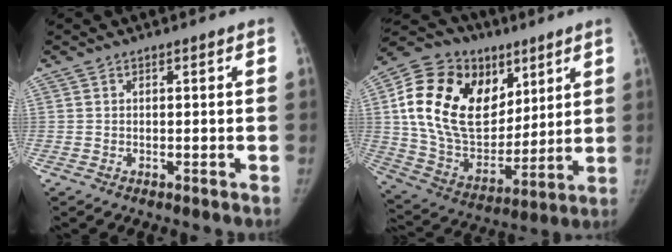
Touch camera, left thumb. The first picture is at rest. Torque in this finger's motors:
{"motor_torque": [0.44, 1.35, 1.83, -0.94, 0.20]}